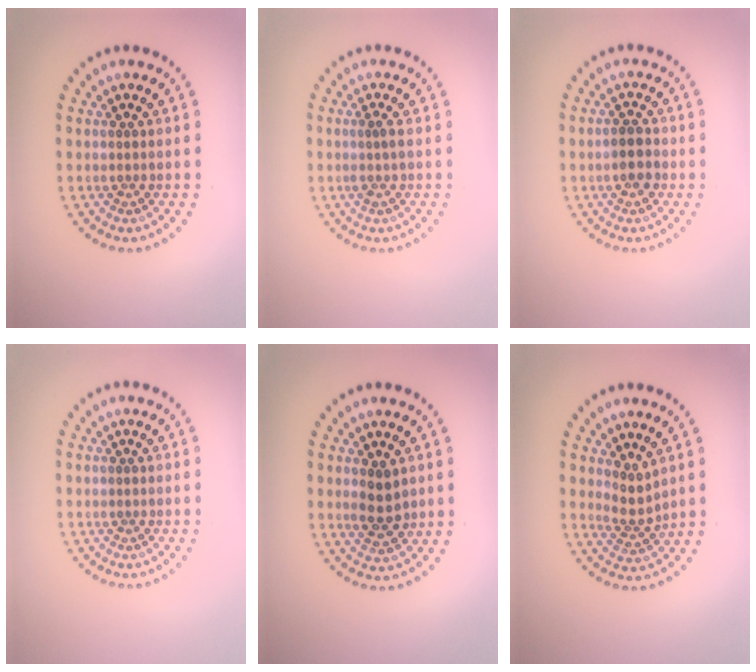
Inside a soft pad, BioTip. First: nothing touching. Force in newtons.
{"total": 1.1, "press": 0.9, "slide": 0.7}
{"total": 2.2, "press": 2.1, "slide": 0.6}
{"total": 0.0}
{"total": 2.6, "press": 2.5, "slide": 0.7}
{"total": 2.2, "press": 1.5, "slide": 1.6}